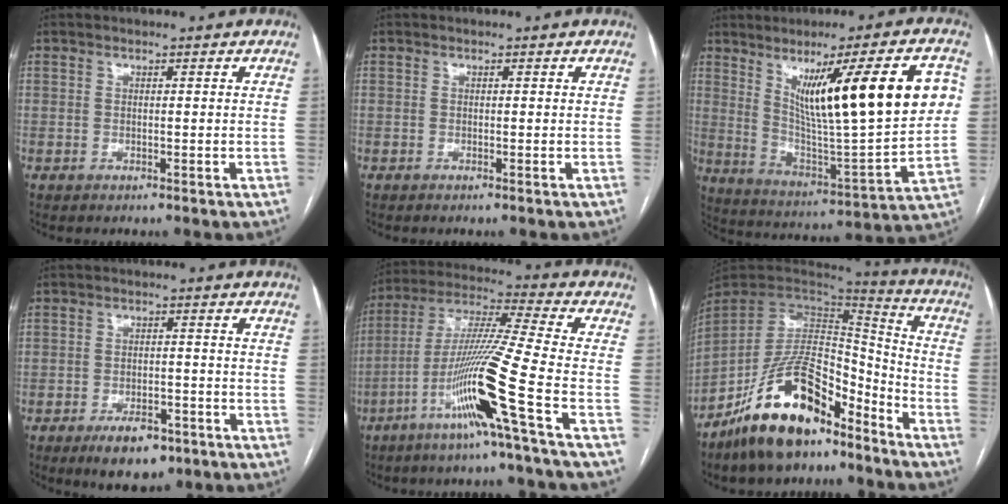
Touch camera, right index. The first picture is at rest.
{"total": 0.0}
{"total": 21.9, "force": [6.6, 1.8, 20.8], "torque": [-0.312, -0.005, 0.102]}
{"total": 6.6, "force": [-4.1, 3.1, 4.1], "torque": [-0.065, 0.000, -0.060]}
{"total": 15.6, "force": [-6.8, -2.5, 13.8], "torque": [-0.271, -0.016, -0.133]}
{"total": 17.8, "force": [-12.5, 6.6, 10.8], "torque": [-0.203, 0.020, -0.223]}